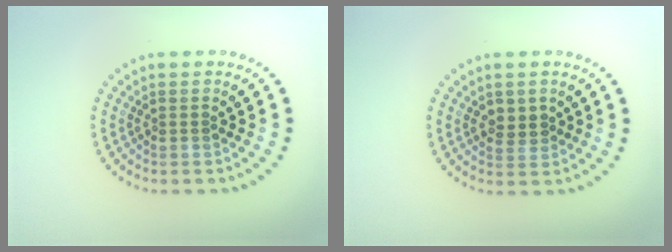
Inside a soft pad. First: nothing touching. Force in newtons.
{"total": 1.9, "press": 1.8, "slide": 0.5}